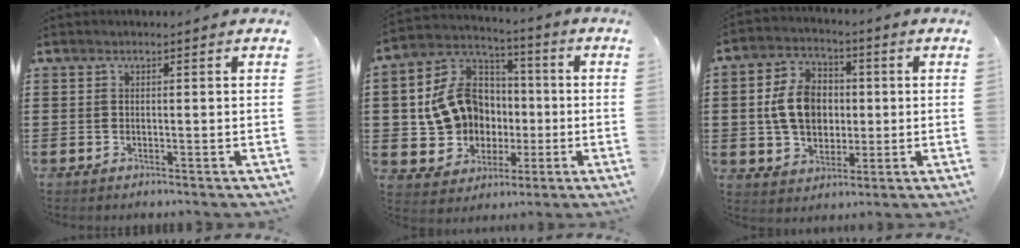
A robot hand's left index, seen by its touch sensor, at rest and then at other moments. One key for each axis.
{"total": 11.9, "fx": 0.1, "fy": 10.2, "fz": 6.0, "tx": -0.166, "ty": 0.008, "tz": 0.008}
{"total": 8.9, "fx": 0.4, "fy": 6.7, "fz": 5.8, "tx": -0.135, "ty": 0.014, "tz": 0.004}